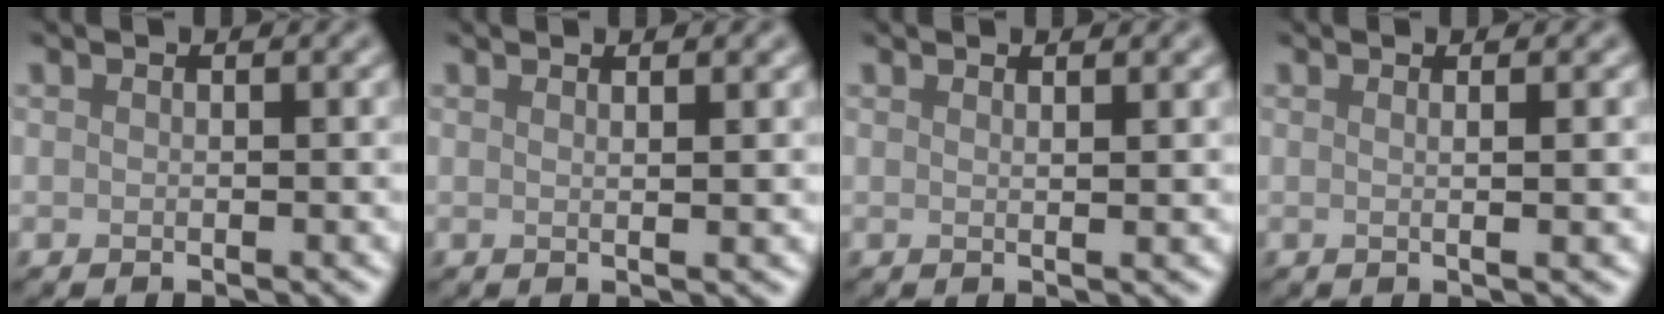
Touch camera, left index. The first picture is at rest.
{"total": 2.6, "force": [1.3, 1.0, 2.1], "torque": [-0.018, 0.006, -0.008]}
{"total": 1.9, "force": [1.1, 0.6, 1.4], "torque": [-0.013, 0.003, 0.004]}
{"total": 3.2, "force": [0.9, 1.2, 2.9], "torque": [-0.024, 0.009, -0.017]}